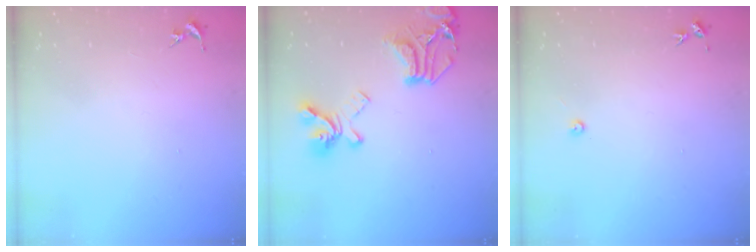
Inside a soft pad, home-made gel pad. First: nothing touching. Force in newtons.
{"total": 21.7, "press": 21.6, "slide": 2.0}
{"total": 3.0, "press": 3.0, "slide": 0.4}